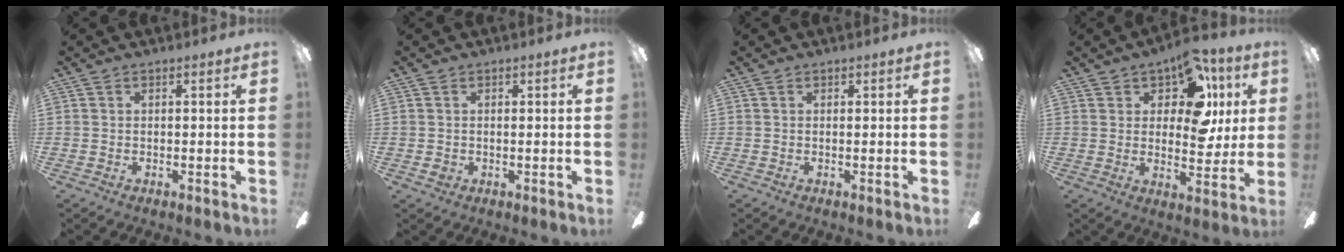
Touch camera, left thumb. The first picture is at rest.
{"total": 1.3, "force": [-0.1, 1.2, 0.5], "torque": [-0.011, 0.005, -0.003]}
{"total": 0.0}
{"total": 13.5, "force": [6.4, 7.9, 8.9], "torque": [-0.122, -0.024, 0.114]}